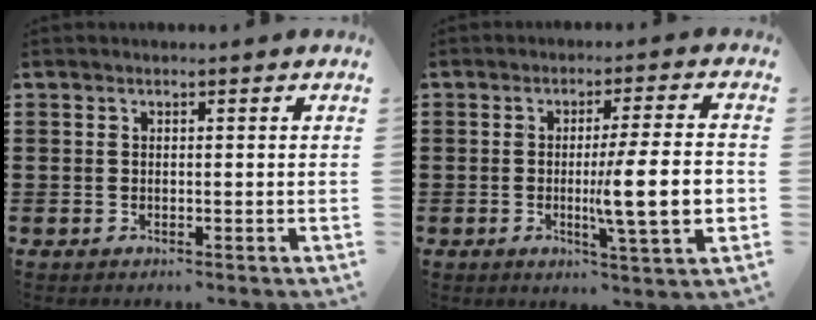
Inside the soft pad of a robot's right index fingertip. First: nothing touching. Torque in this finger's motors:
{"motor_torque": [1.99, -0.14, 0.46, 0.13]}